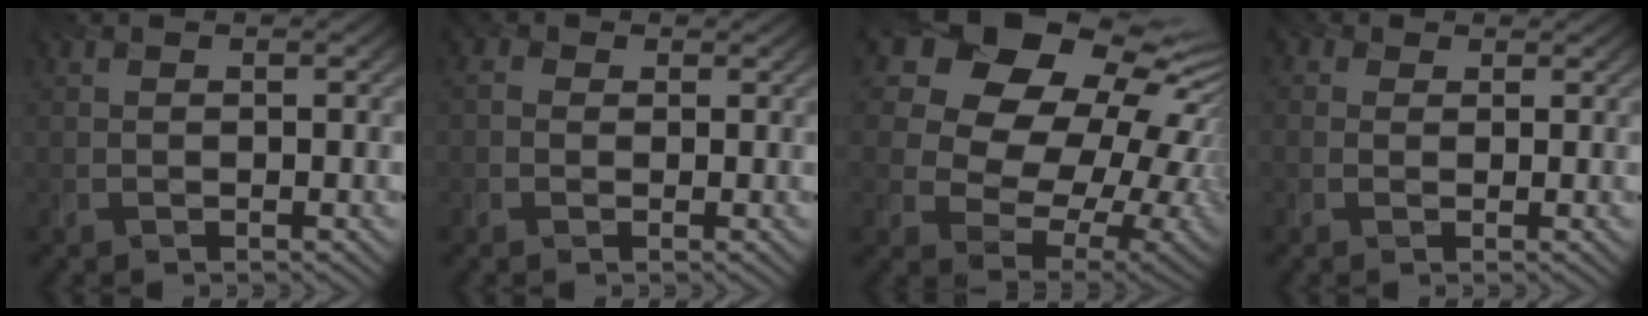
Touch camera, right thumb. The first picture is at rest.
{"total": 1.6, "force": [0.1, 1.5, 0.4], "torque": [-0.006, -0.001, -0.006]}
{"total": 19.1, "force": [6.7, 13.9, 11.2], "torque": [-0.258, 0.023, 0.140]}
{"total": 1.6, "force": [0.6, 1.4, 0.3], "torque": [-0.008, -0.001, 0.003]}